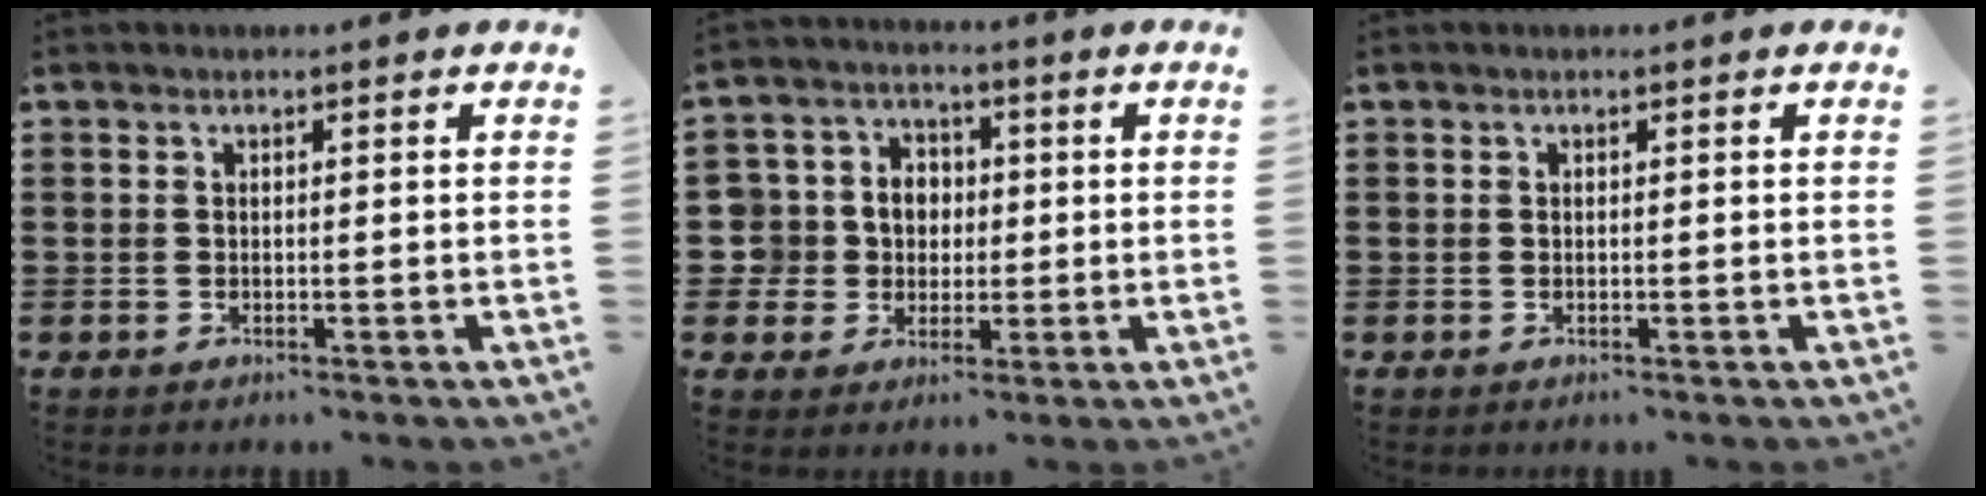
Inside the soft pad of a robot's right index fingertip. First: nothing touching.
{"total": 6.6, "force": [0.3, 6.5, 1.1], "torque": [-0.058, 0.015, 0.007]}
{"total": 0.0}